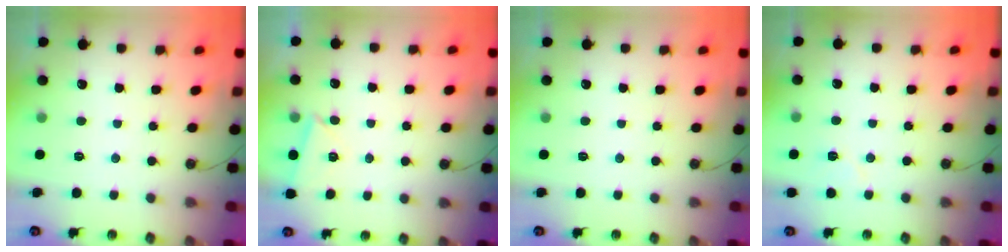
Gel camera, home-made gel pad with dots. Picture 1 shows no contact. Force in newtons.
{"total": 2.7, "press": 2.4, "slide": 1.2}
{"total": 0.0}
{"total": 5.7, "press": 4.1, "slide": 4.0}